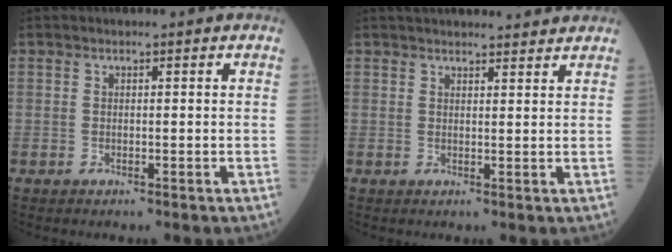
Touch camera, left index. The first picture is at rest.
{"total": 11.4, "force": [10.7, 1.7, 3.5], "torque": [-0.037, 0.023, 0.134]}